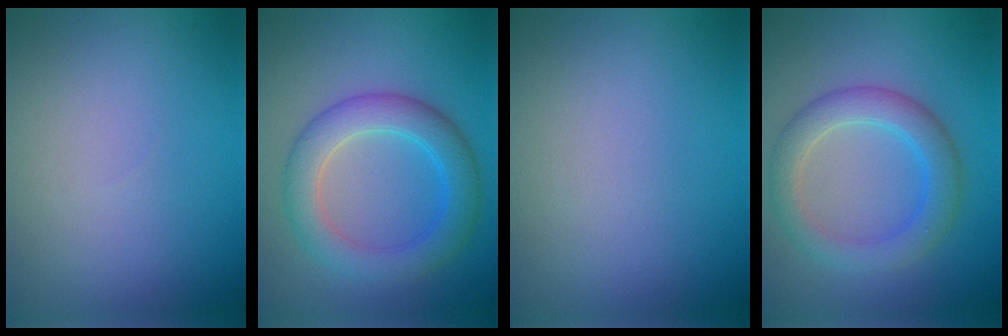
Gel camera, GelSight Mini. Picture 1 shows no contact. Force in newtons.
{"total": 5.0, "press": 5.0, "slide": 0.1}
{"total": 0.0}
{"total": 4.1, "press": 4.1, "slide": 0.3}